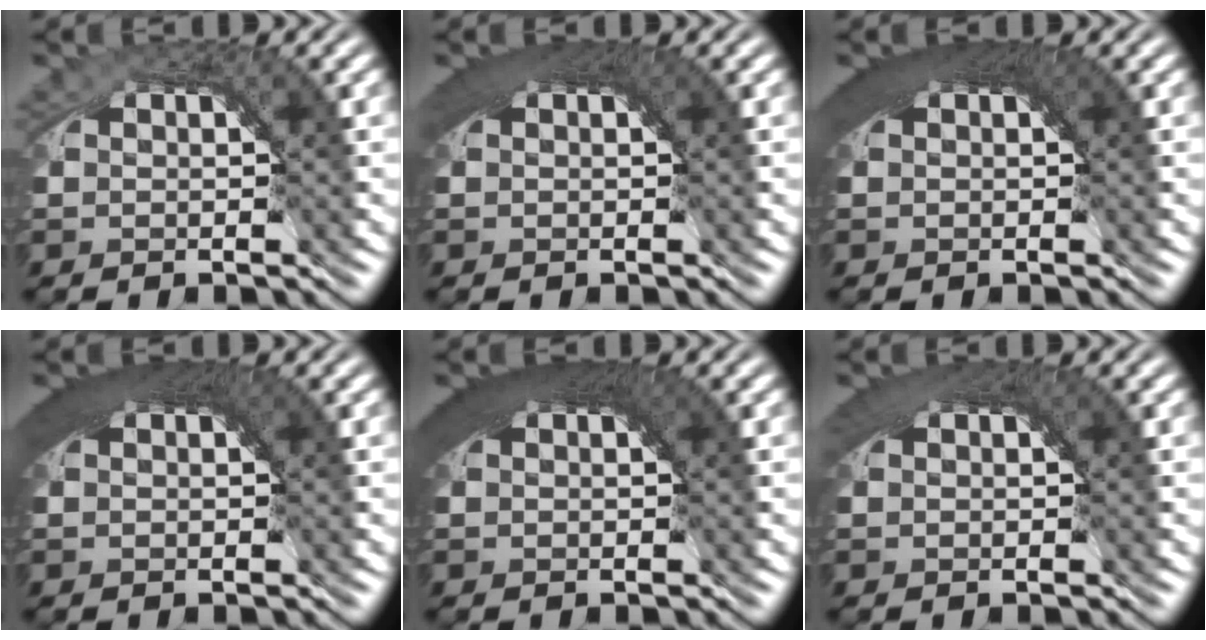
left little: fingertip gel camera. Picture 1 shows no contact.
{"total": 3.9, "force": [1.2, 1.3, 3.5], "torque": [-0.041, 0.008, 0.015]}
{"total": 5.0, "force": [1.6, 1.7, 4.4], "torque": [-0.052, 0.013, 0.019]}
{"total": 5.2, "force": [1.6, 1.9, 4.6], "torque": [-0.056, 0.013, 0.018]}
{"total": 5.9, "force": [1.9, 2.1, 5.2], "torque": [-0.061, 0.016, 0.021]}
{"total": 3.1, "force": [1.0, 1.0, 2.8], "torque": [-0.032, 0.004, 0.013]}